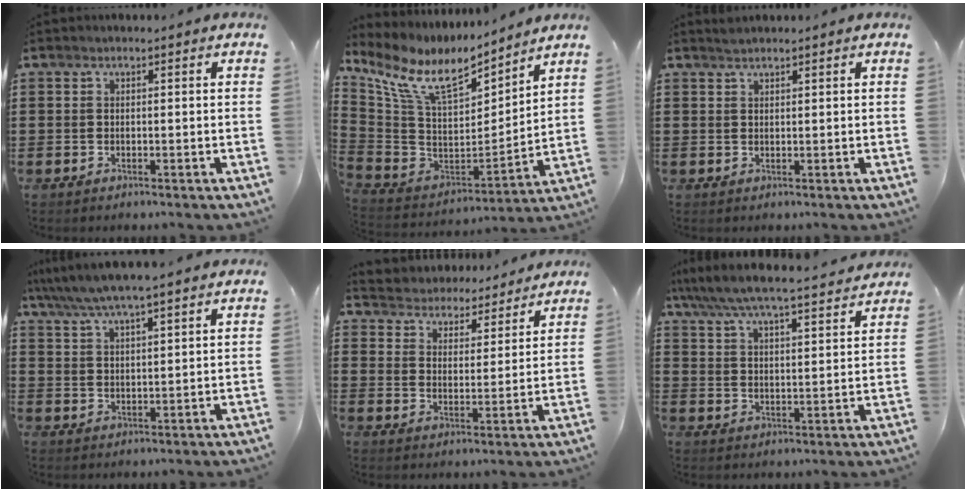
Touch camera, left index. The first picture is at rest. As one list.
[{"total": 11.1, "force": [7.5, 4.2, 7.0], "torque": [-0.168, -0.042, 0.134]}, {"total": 1.2, "force": [1.1, 0.2, 0.2], "torque": [-0.005, 0.001, 0.021]}, {"total": 5.3, "force": [4.7, 0.1, 2.4], "torque": [-0.061, -0.018, 0.082]}, {"total": 4.3, "force": [4.2, 0.3, -0.6], "torque": [-0.015, -0.036, 0.069]}, {"total": 6.2, "force": [5.9, -0.1, 2.1], "torque": [-0.066, -0.040, 0.098]}]